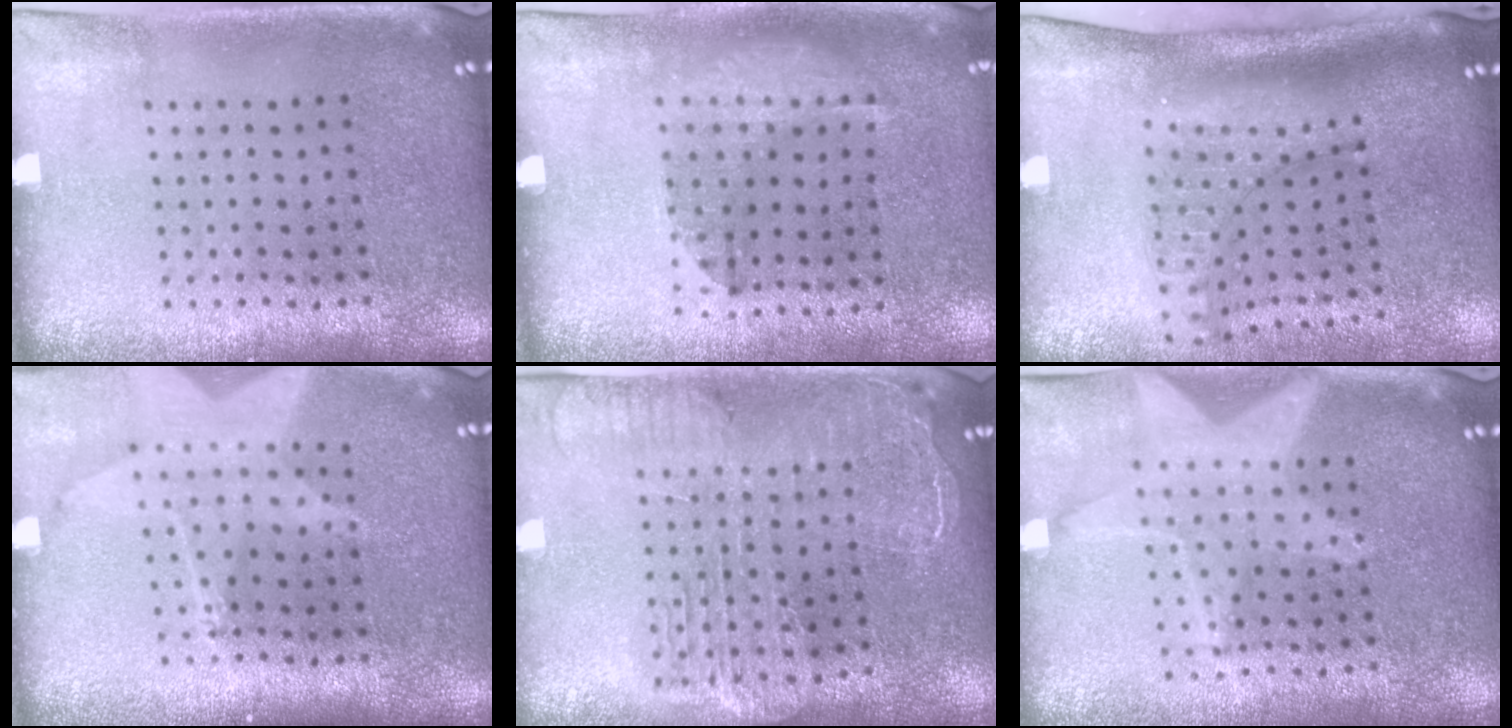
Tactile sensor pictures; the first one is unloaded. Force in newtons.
{"total": 1.3, "press": 1.0, "slide": 0.8}
{"total": 1.9, "press": 1.4, "slide": 1.3}
{"total": 2.0, "press": 1.6, "slide": 1.3}
{"total": 2.5, "press": 2.2, "slide": 1.2}
{"total": 1.9, "press": 1.6, "slide": 1.0}